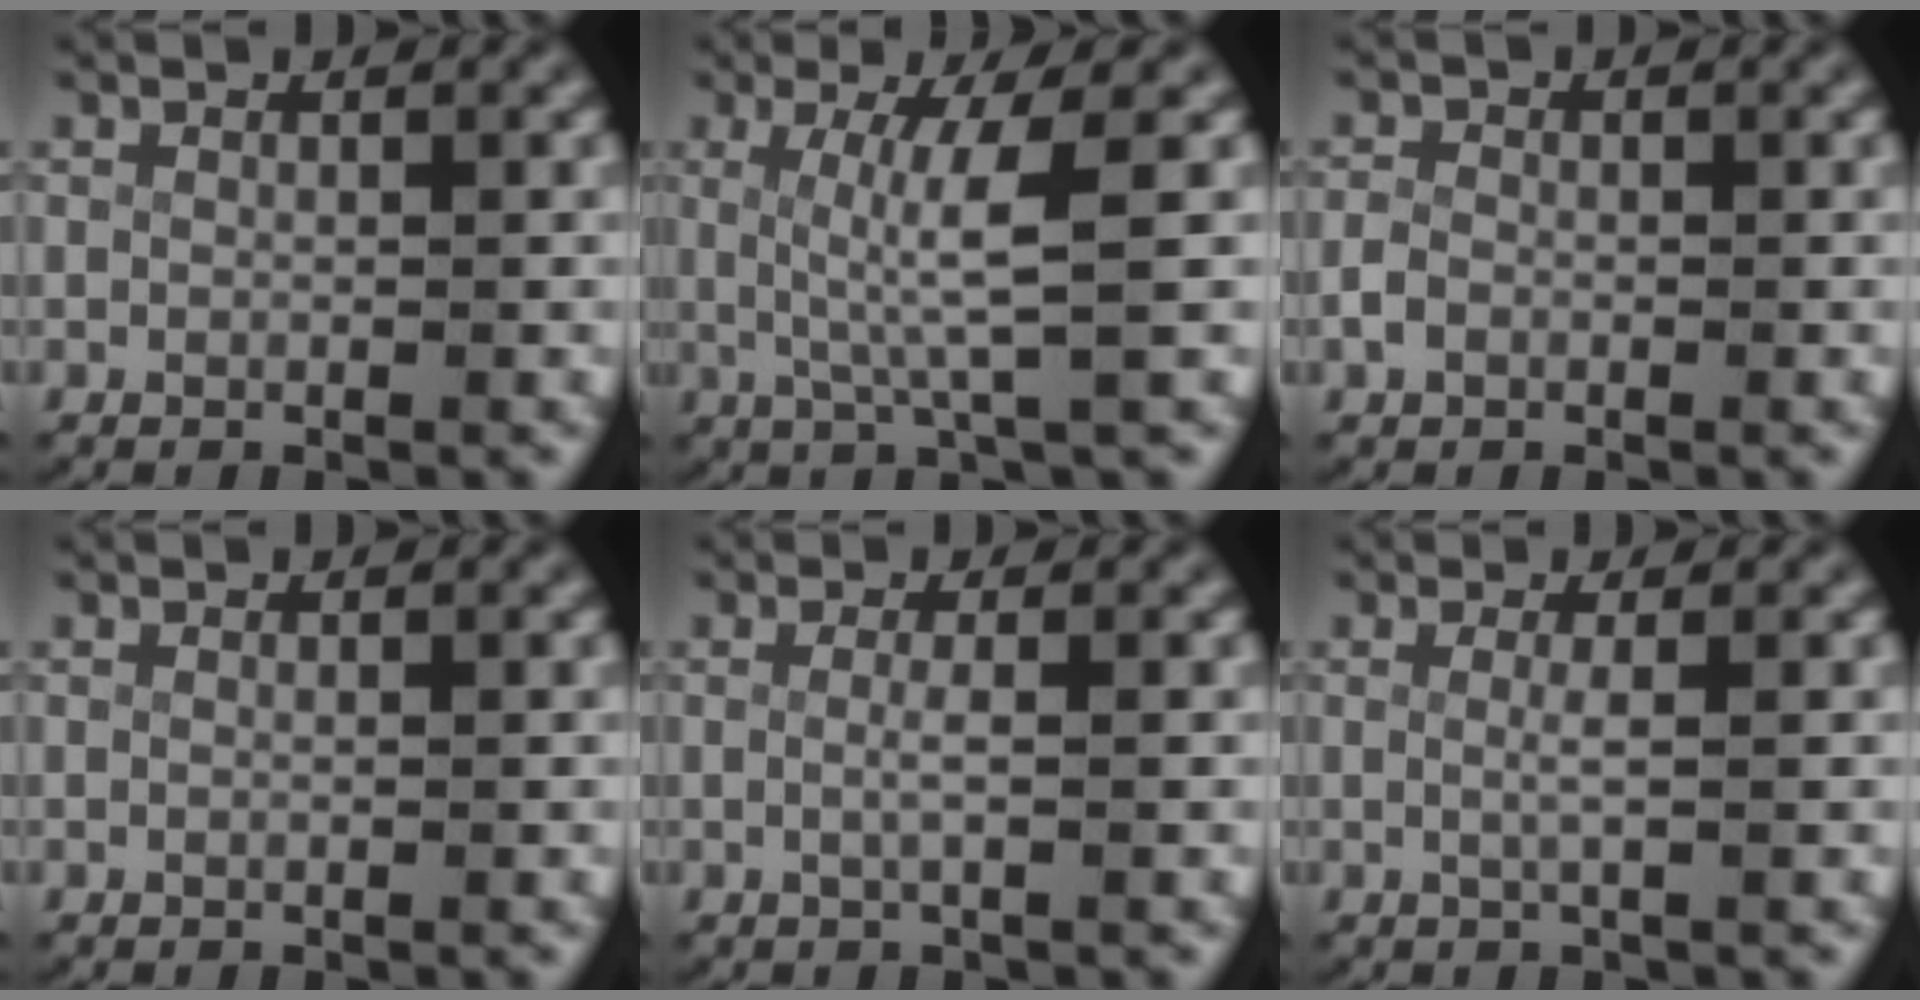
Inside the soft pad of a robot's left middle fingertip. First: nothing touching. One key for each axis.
{"total": 4.9, "fx": 0.8, "fy": -0.1, "fz": 4.8, "tx": -0.088, "ty": -0.007, "tz": 0.017}
{"total": 1.4, "fx": -0.6, "fy": 1.0, "fz": 0.7, "tx": -0.027, "ty": -0.005, "tz": -0.010}
{"total": 0.0}
{"total": 1.4, "fx": -0.3, "fy": -0.1, "fz": 1.3, "tx": -0.032, "ty": -0.007, "tz": -0.004}
{"total": 1.5, "fx": 0.0, "fy": -0.2, "fz": 1.5, "tx": -0.034, "ty": -0.007, "tz": 0.001}